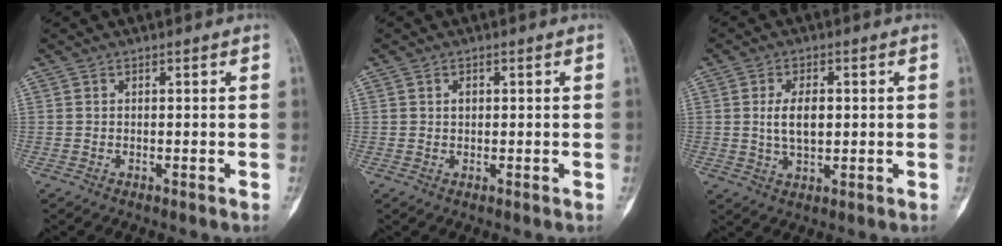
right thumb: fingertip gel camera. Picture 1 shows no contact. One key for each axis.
{"total": 1.1, "fx": 0.2, "fy": 0.8, "fz": 0.7, "tx": -0.006, "ty": 0.001, "tz": 0.003}
{"total": 5.9, "fx": 0.5, "fy": 3.1, "fz": 5.0, "tx": -0.084, "ty": -0.002, "tz": 0.010}